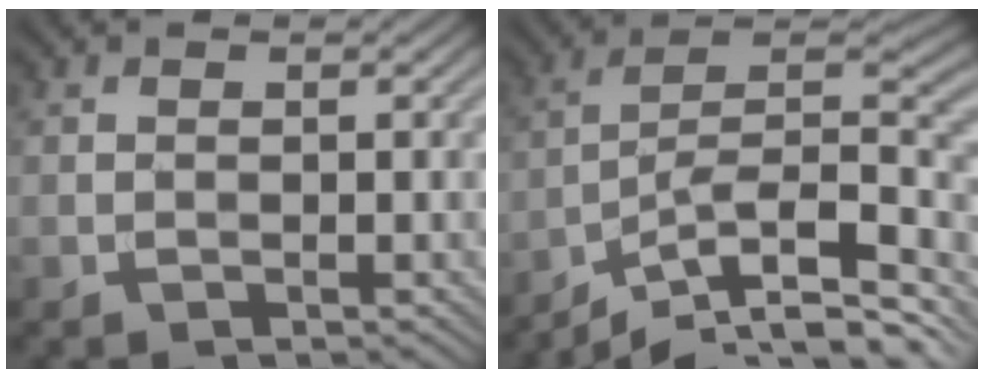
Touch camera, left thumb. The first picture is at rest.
{"total": 14.8, "force": [-11.1, 4.0, 9.0], "torque": [-0.162, 0.002, -0.194]}